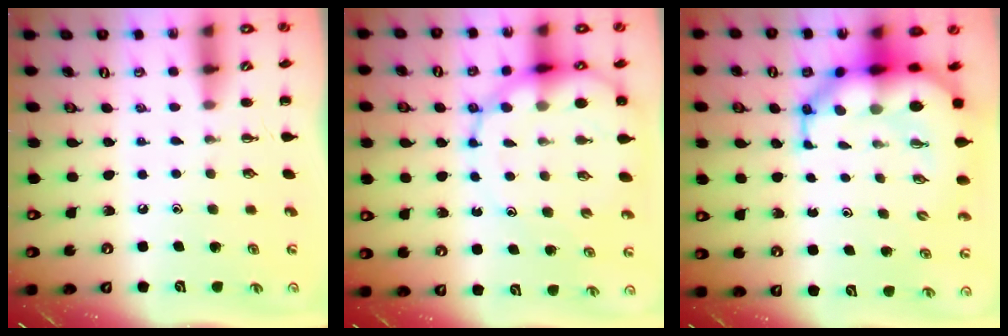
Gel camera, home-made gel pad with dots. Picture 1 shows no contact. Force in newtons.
{"total": 14.4, "press": 13.9, "slide": 3.7}
{"total": 11.9, "press": 11.5, "slide": 3.3}